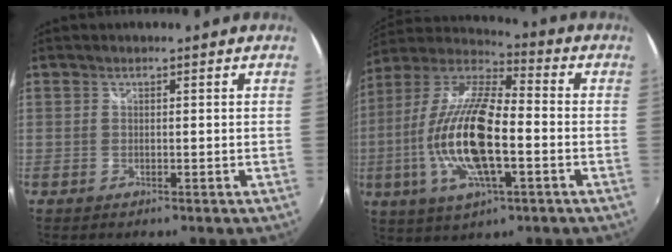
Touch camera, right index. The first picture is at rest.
{"total": 19.4, "force": [-4.0, 6.3, 17.9], "torque": [-0.358, -0.010, -0.081]}